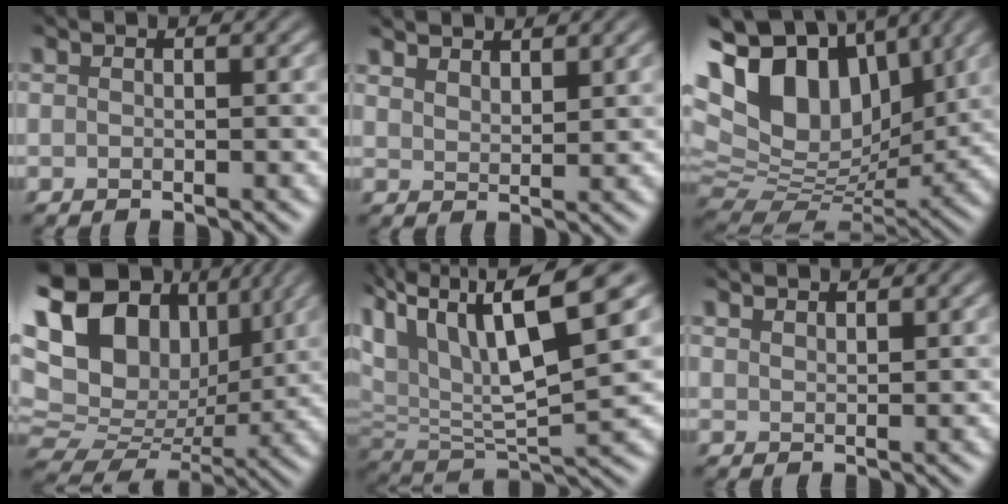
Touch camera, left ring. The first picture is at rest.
{"total": 3.1, "force": [2.8, 0.7, 1.0], "torque": [-0.012, 0.003, 0.049]}
{"total": 14.5, "force": [6.6, 8.5, 9.7], "torque": [-0.186, 0.029, 0.116]}
{"total": 15.4, "force": [6.1, 10.2, 9.8], "torque": [-0.207, 0.039, 0.118]}
{"total": 10.9, "force": [5.5, 3.0, 8.9], "torque": [-0.169, 0.007, 0.099]}
{"total": 1.7, "force": [1.6, 0.2, 0.3], "torque": [-0.005, 0.002, 0.029]}